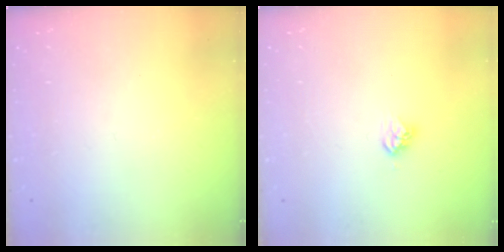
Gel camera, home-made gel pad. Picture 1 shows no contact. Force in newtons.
{"total": 4.4, "press": 4.4, "slide": 0.6}